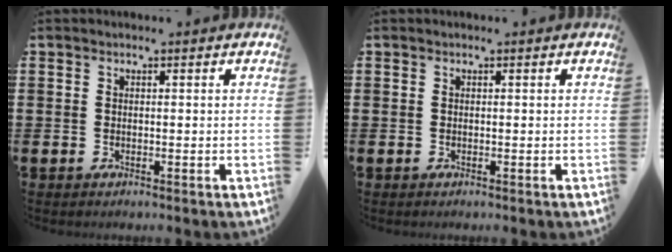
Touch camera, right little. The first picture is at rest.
{"total": 0.0}